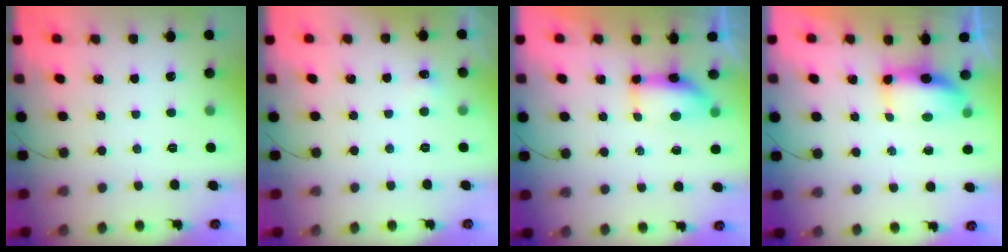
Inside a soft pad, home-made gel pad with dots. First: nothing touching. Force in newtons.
{"total": 3.7, "press": 3.5, "slide": 0.9}
{"total": 7.1, "press": 6.9, "slide": 1.7}
{"total": 6.8, "press": 6.8, "slide": 0.6}